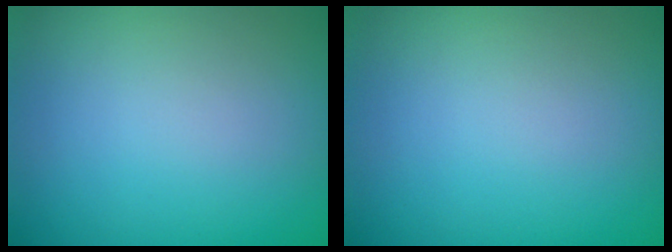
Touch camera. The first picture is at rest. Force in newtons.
{"total": 0.0}